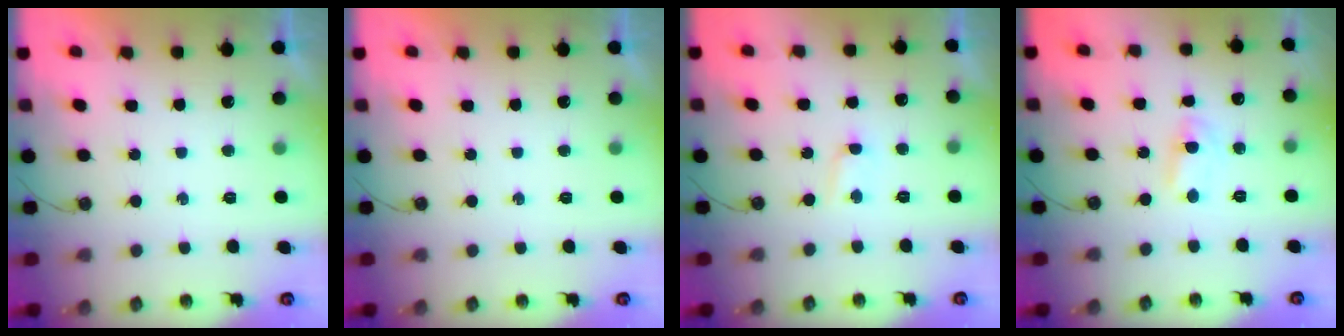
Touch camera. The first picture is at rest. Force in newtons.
{"total": 0.0}
{"total": 1.7, "press": 1.7, "slide": 0.3}
{"total": 2.0, "press": 2.0, "slide": 0.3}